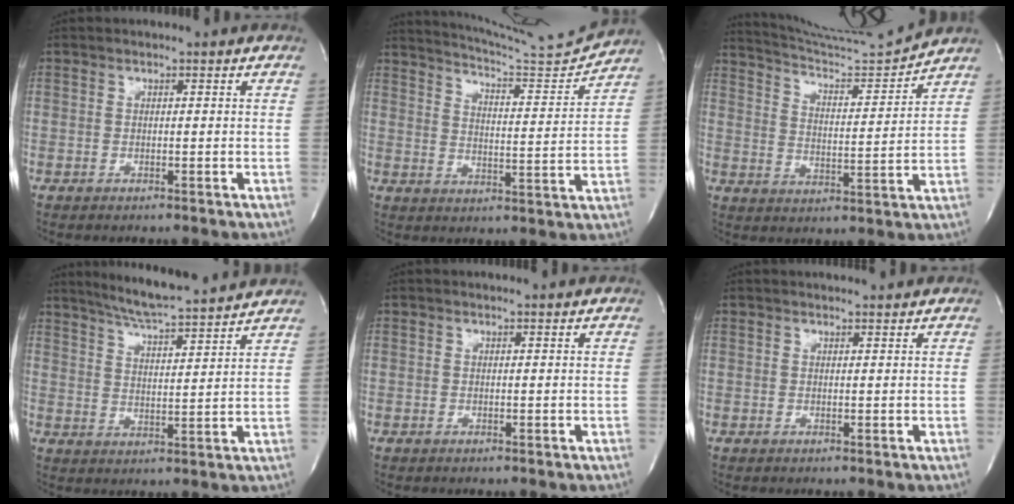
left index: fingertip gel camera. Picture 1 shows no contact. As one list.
[{"total": 12.1, "force": [11.9, -2.1, 1.4], "torque": [-0.034, -0.051, 0.174]}, {"total": 11.6, "force": [11.3, -2.3, 1.3], "torque": [-0.034, -0.043, 0.188]}, {"total": 13.0, "force": [11.9, 0.3, 5.2], "torque": [-0.092, 0.009, 0.180]}, {"total": 1.0, "force": [1.0, 0.1, 0.2], "torque": [-0.009, 0.001, 0.013]}, {"total": 3.5, "force": [3.4, 0.4, 0.7], "torque": [-0.016, 0.011, 0.040]}]